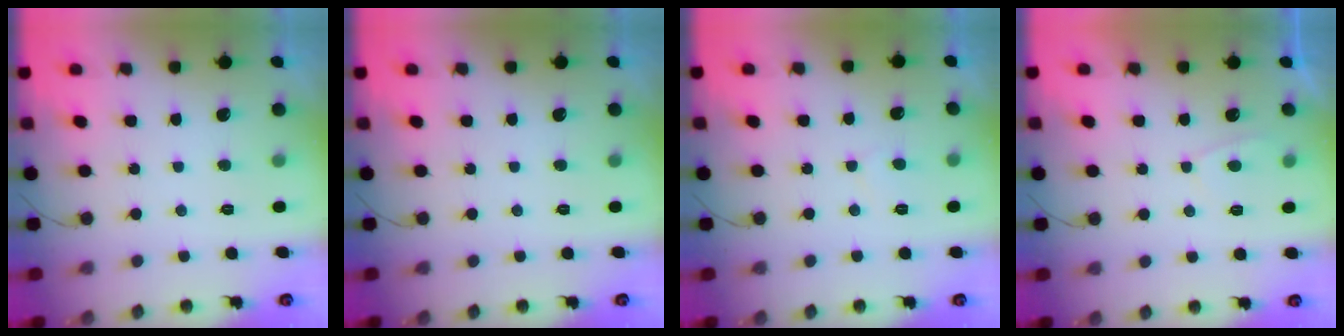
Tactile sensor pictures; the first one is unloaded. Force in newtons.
{"total": 0.0}
{"total": 2.9, "press": 2.9, "slide": 0.3}
{"total": 1.8, "press": 1.7, "slide": 0.6}